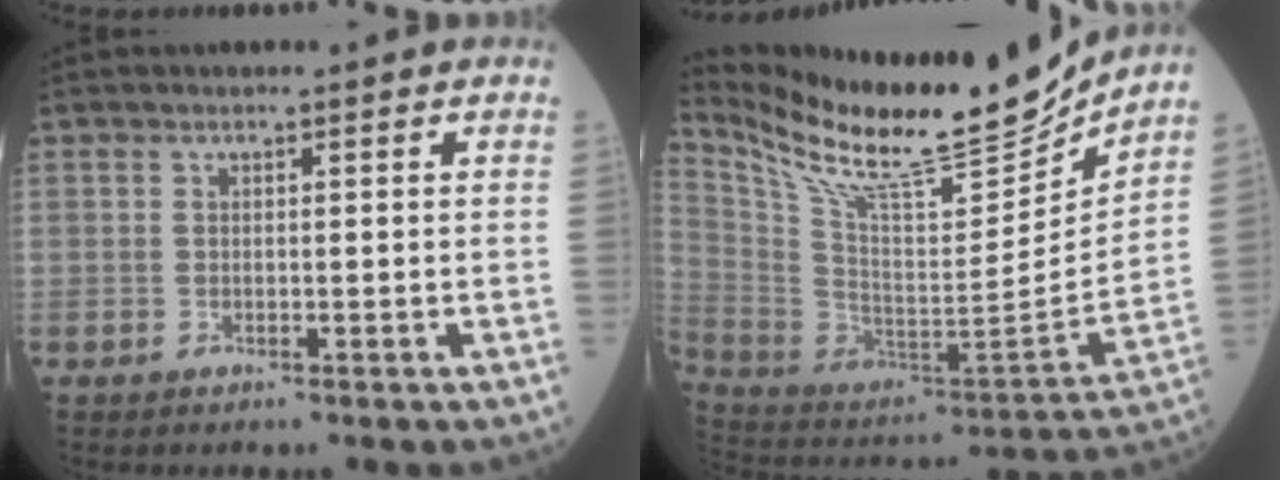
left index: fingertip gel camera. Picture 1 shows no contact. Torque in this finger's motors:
{"motor_torque": [0.93, -1.21, 0.05, 0.04]}